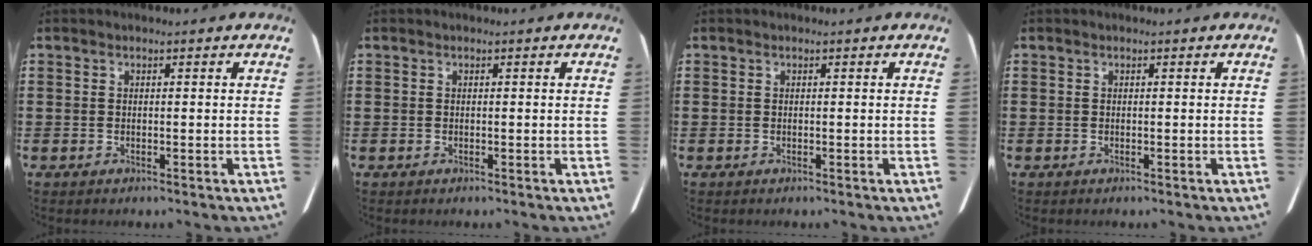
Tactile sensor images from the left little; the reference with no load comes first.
{"total": 0.0}
{"total": 0.0}
{"total": 0.0}